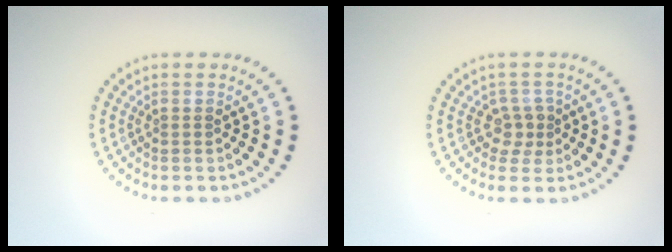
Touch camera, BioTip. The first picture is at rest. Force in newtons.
{"total": 1.9, "press": 1.5, "slide": 1.1}